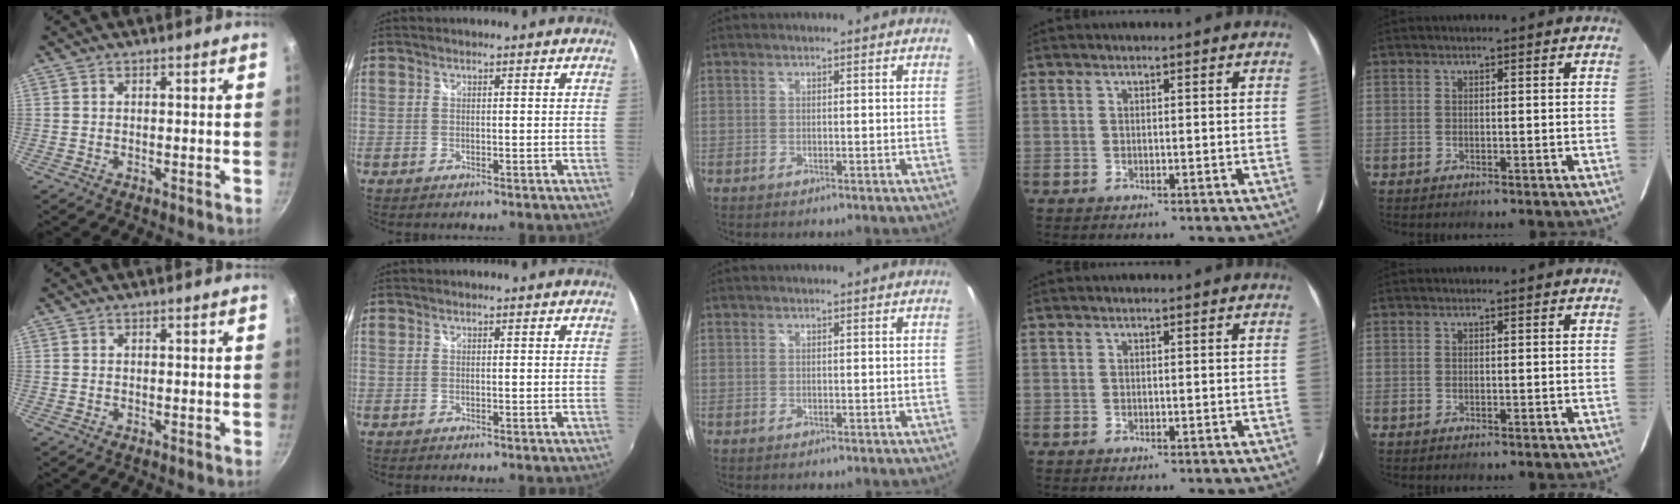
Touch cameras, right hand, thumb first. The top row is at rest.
{}